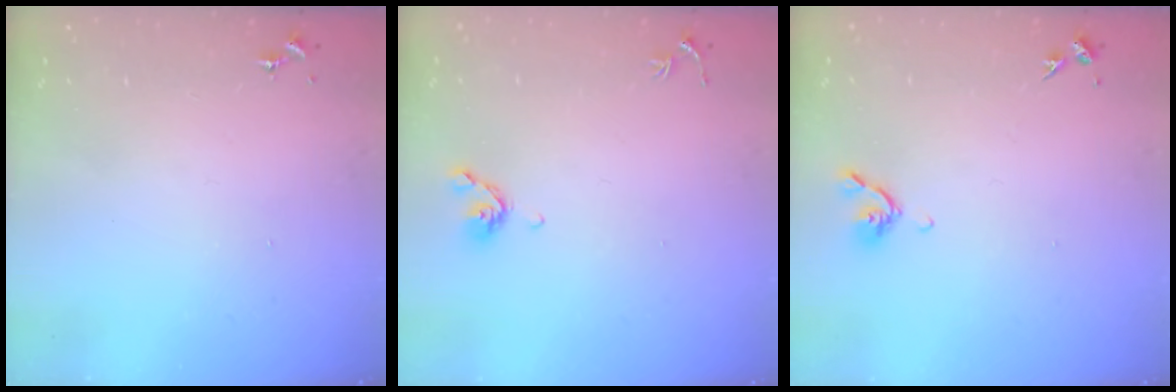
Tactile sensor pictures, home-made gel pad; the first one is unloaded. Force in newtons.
{"total": 6.1, "press": 6.0, "slide": 1.1}
{"total": 5.9, "press": 5.8, "slide": 0.9}